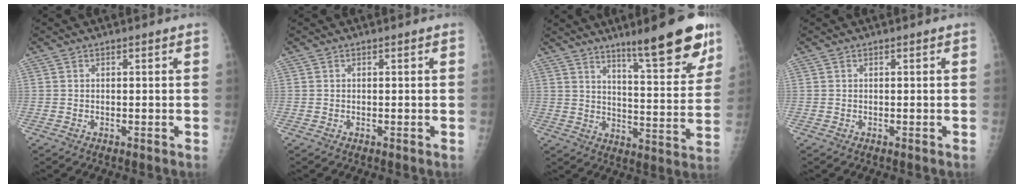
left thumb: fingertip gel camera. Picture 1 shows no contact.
{"total": 0.0}
{"total": 16.8, "force": [11.2, 2.8, 12.2], "torque": [-0.133, -0.066, 0.167]}
{"total": 0.0}